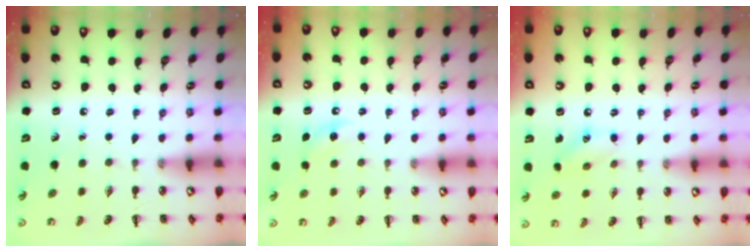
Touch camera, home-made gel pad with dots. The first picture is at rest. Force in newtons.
{"total": 4.4, "press": 4.2, "slide": 1.5}
{"total": 8.1, "press": 7.9, "slide": 1.8}